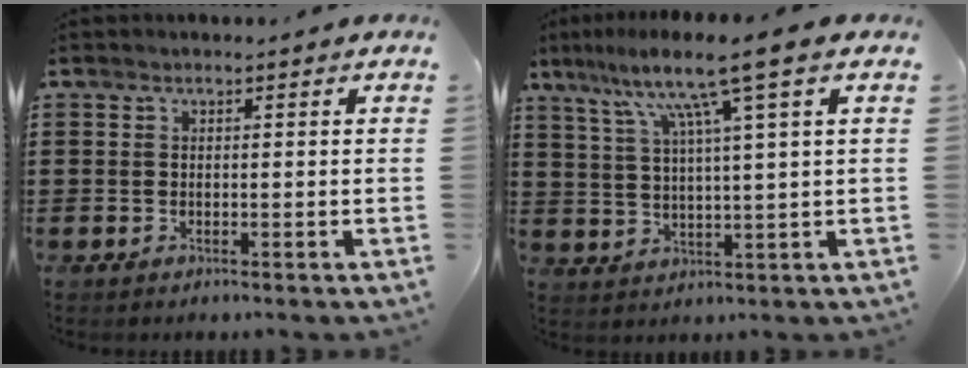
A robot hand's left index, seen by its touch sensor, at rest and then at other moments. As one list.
[{"total": 9.7, "force": [5.6, -0.3, 7.9], "torque": [-0.168, -0.007, 0.089]}]